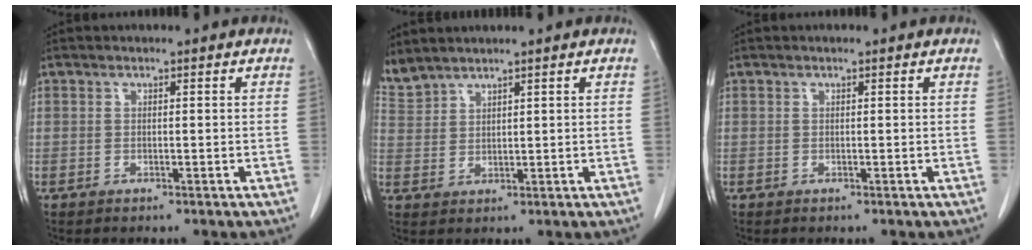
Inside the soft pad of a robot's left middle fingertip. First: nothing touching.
{"total": 3.3, "force": [3.3, 0.0, 0.2], "torque": [-0.016, 0.012, 0.078]}
{"total": 0.0}